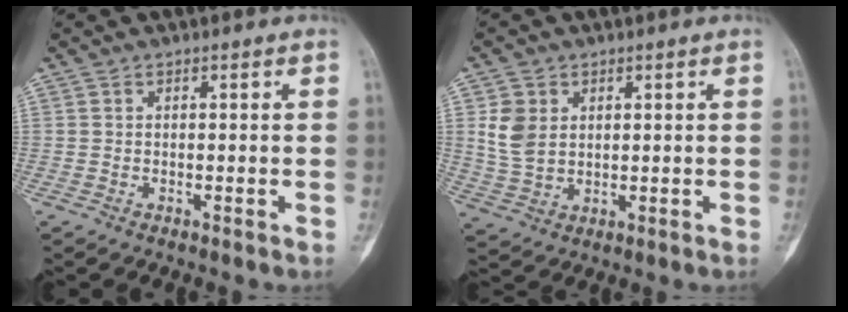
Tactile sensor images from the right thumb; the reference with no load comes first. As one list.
[{"total": 6.6, "force": [1.9, 5.0, 3.8], "torque": [-0.060, -0.006, 0.045]}]